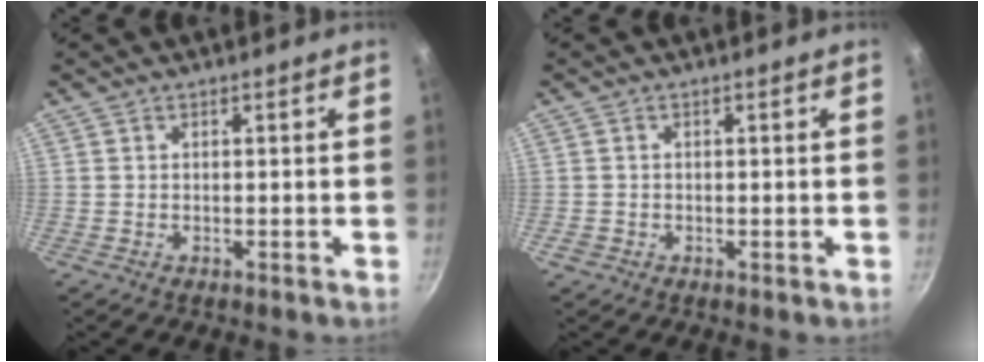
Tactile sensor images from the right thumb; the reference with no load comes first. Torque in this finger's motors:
{"motor_torque": [-0.06, 0.31, 0.29, -0.11, 0.03]}